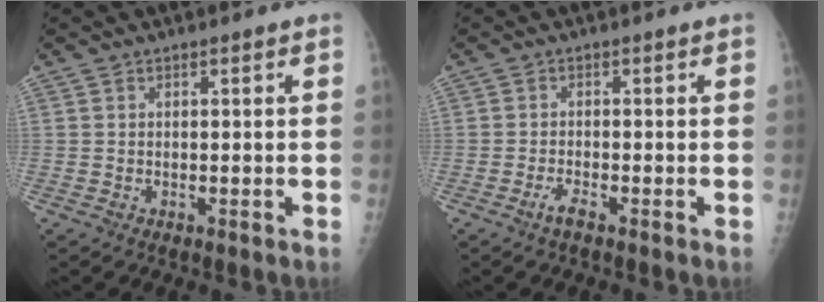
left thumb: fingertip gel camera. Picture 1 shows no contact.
{"total": 1.8, "force": [-1.3, 0.3, 1.3], "torque": [-0.036, 0.004, -0.028]}